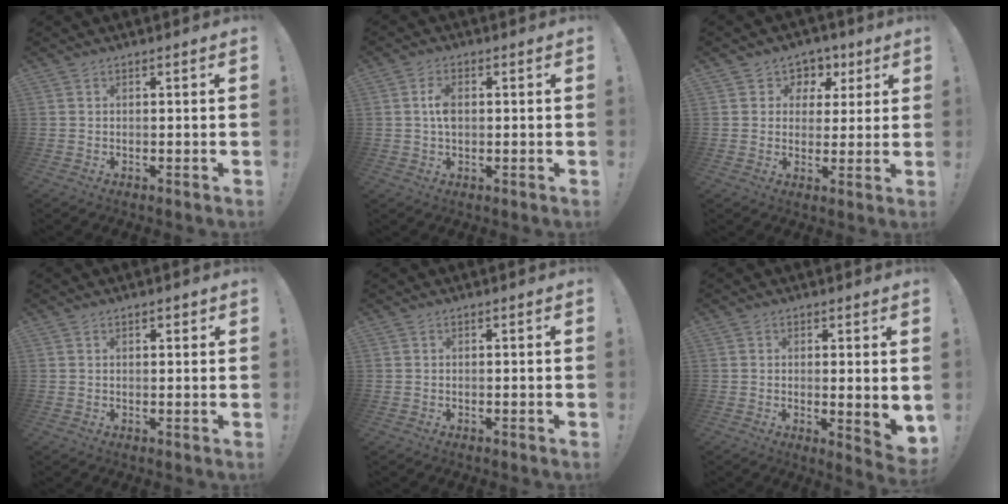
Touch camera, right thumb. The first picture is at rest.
{"total": 4.6, "force": [0.3, 2.6, 3.8], "torque": [-0.065, 0.000, 0.001]}
{"total": 6.0, "force": [1.8, 5.6, 1.1], "torque": [-0.012, -0.012, 0.035]}
{"total": 1.4, "force": [0.9, 0.8, 0.7], "torque": [-0.007, -0.004, 0.014]}
{"total": 0.0}
{"total": 3.8, "force": [1.6, 1.0, 3.3], "torque": [-0.034, -0.021, 0.031]}